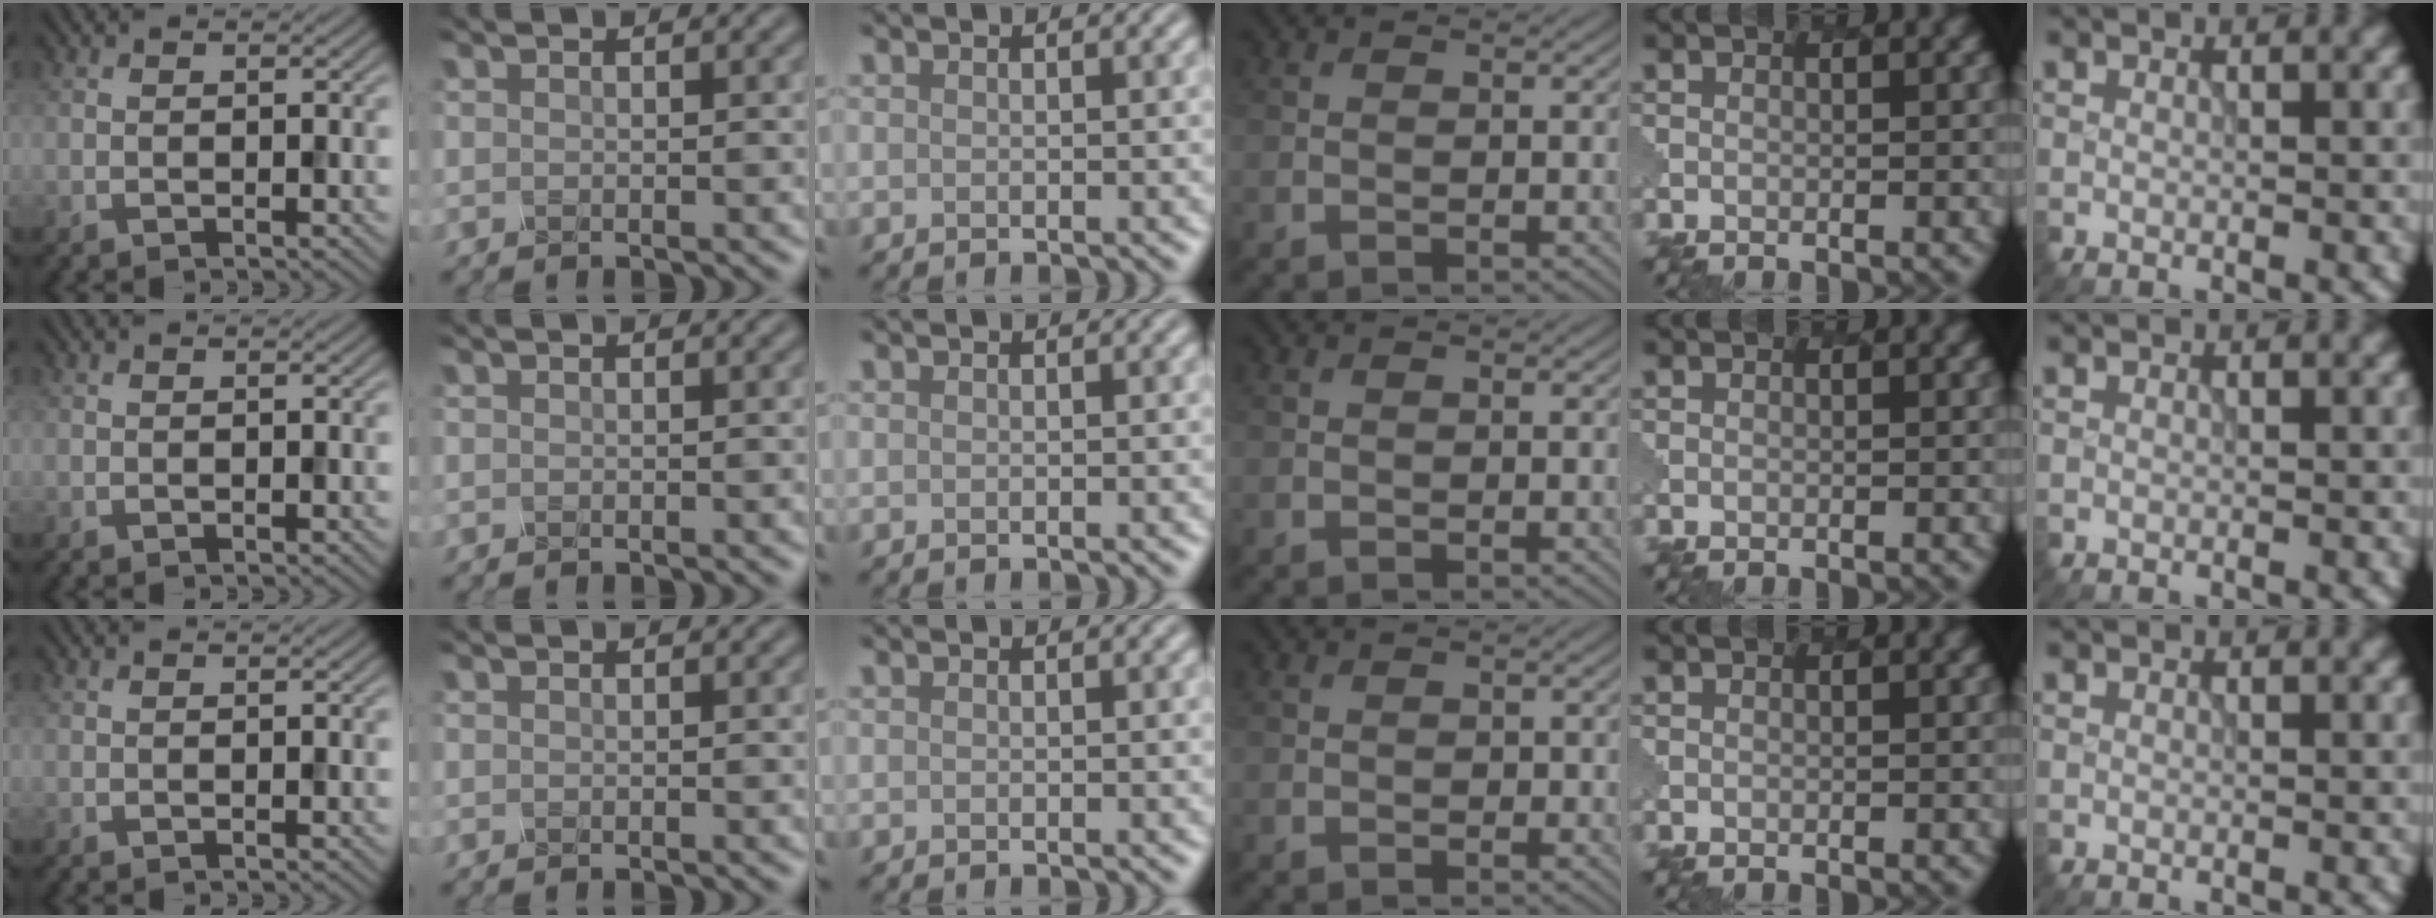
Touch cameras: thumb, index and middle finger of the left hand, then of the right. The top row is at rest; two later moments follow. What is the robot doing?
{"motion": "dispense", "object": "spray bottle"}